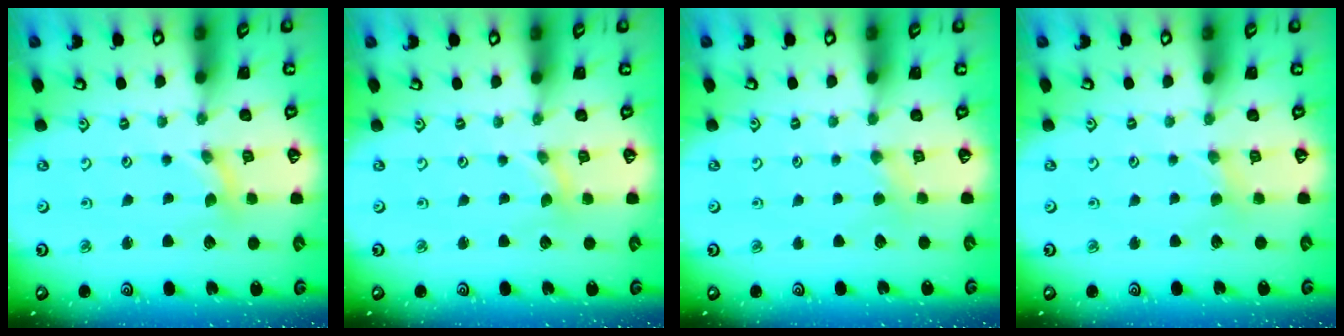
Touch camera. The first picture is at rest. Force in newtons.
{"total": 0.0}
{"total": 2.1, "press": 2.1, "slide": 0.5}
{"total": 1.7, "press": 1.7, "slide": 0.2}